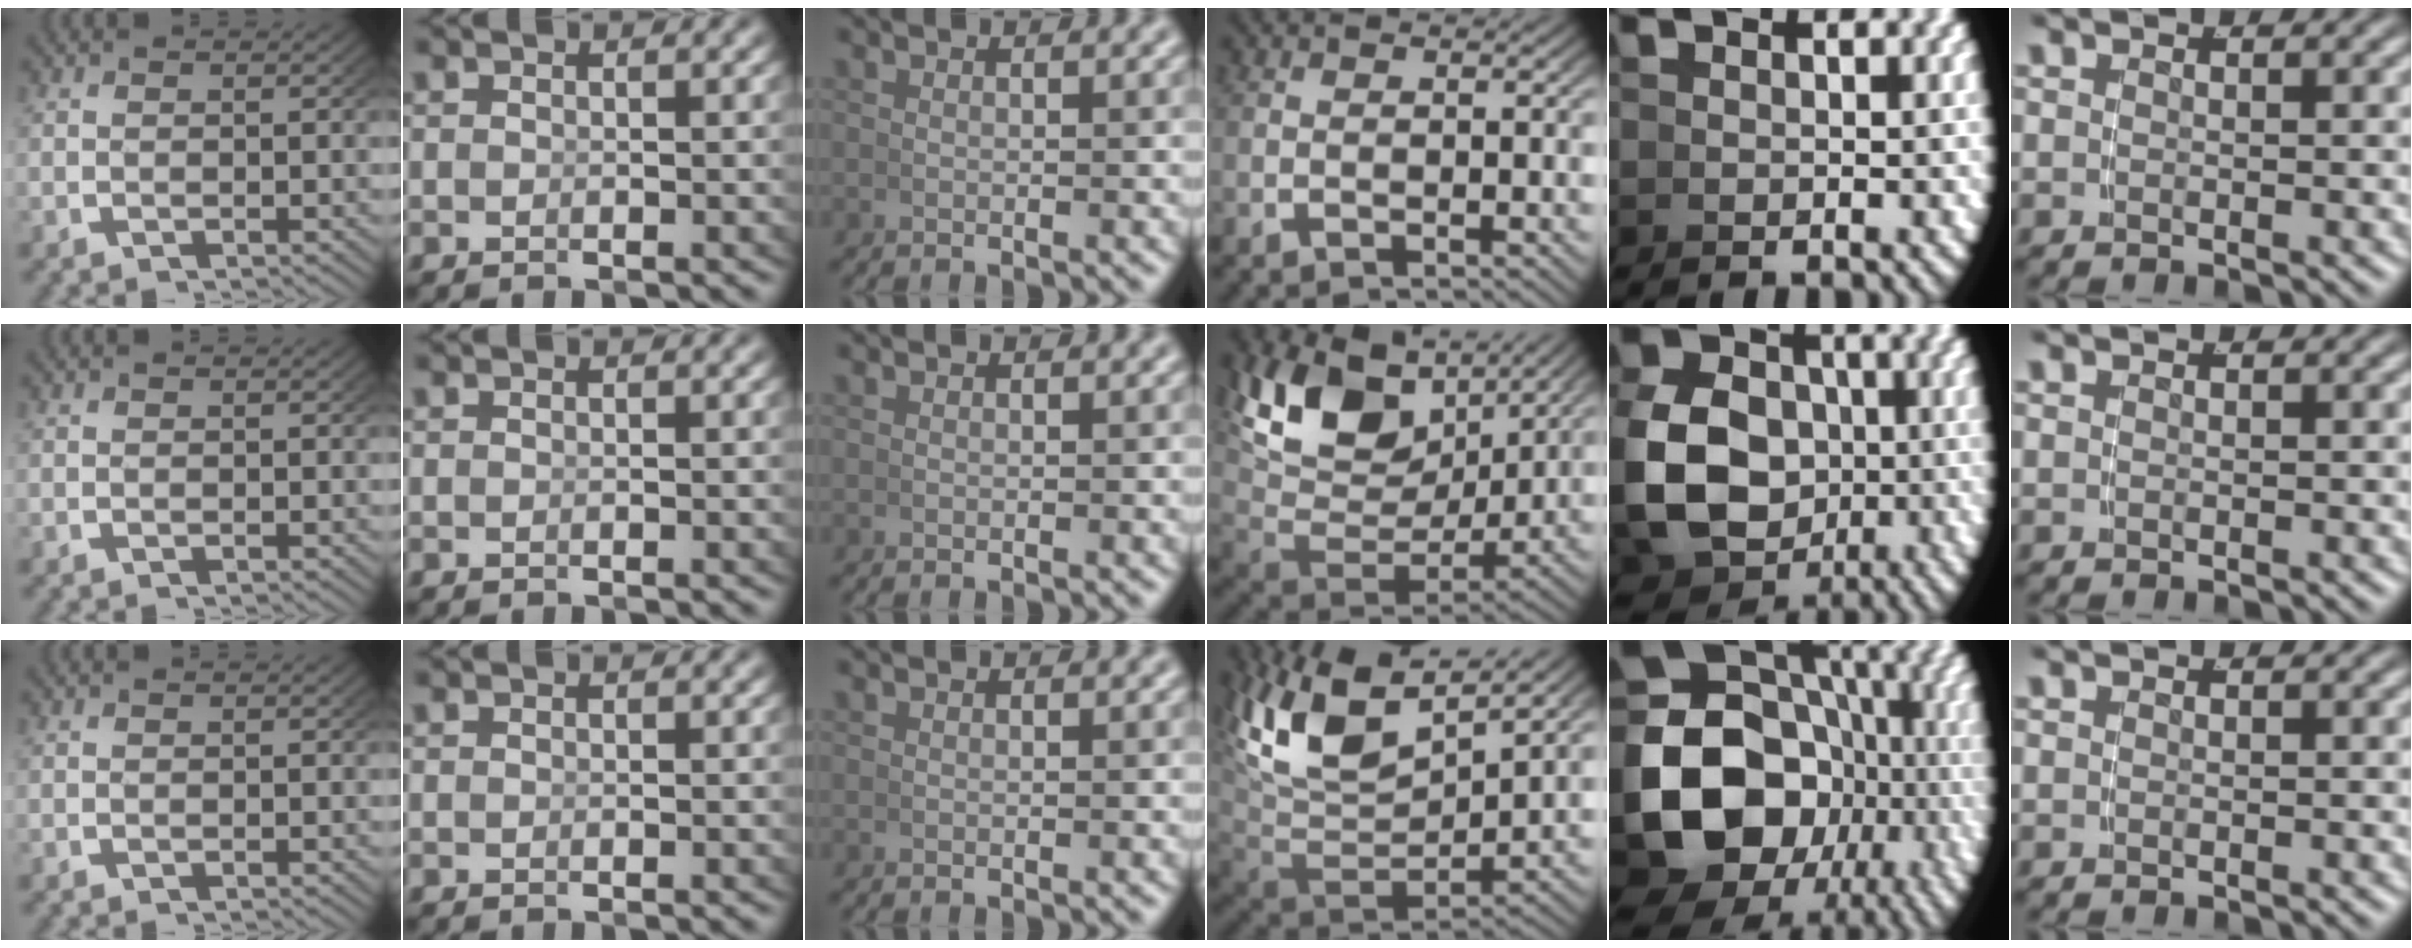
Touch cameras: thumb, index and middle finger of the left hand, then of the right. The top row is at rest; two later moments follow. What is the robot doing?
{"motion": "grasp_and_lifting", "object": "coin"}